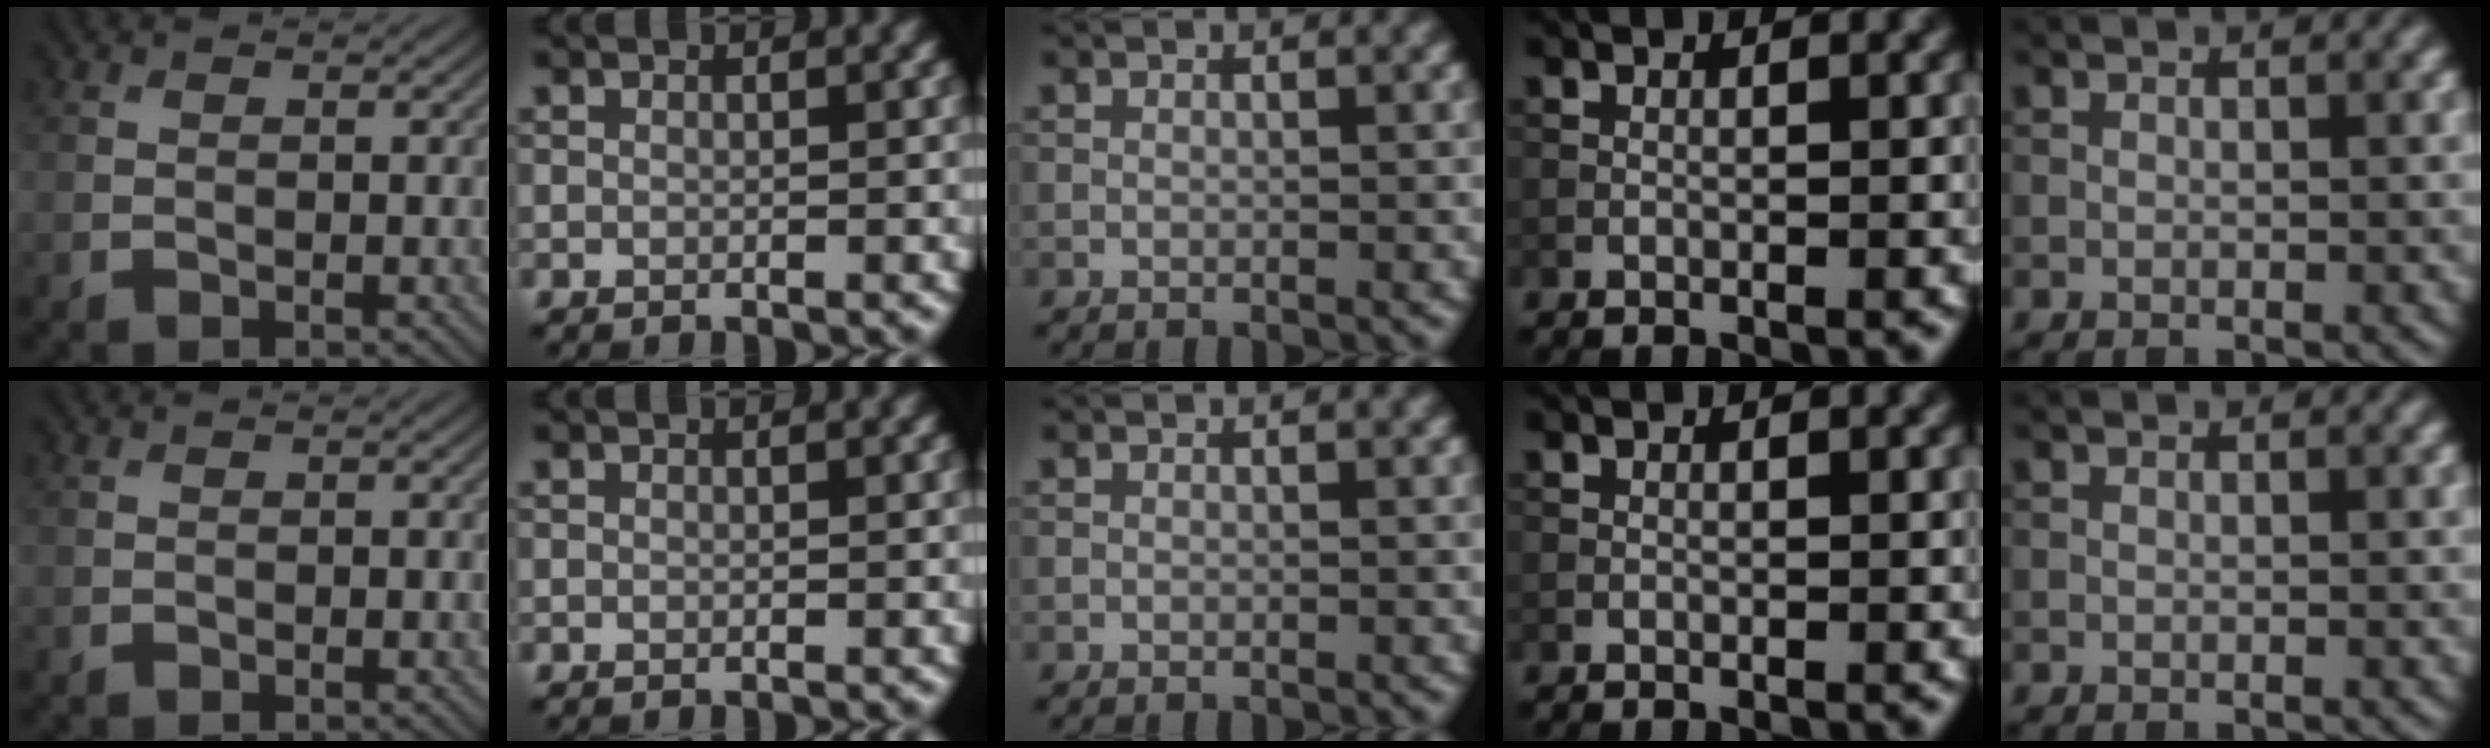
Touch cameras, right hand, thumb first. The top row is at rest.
{}